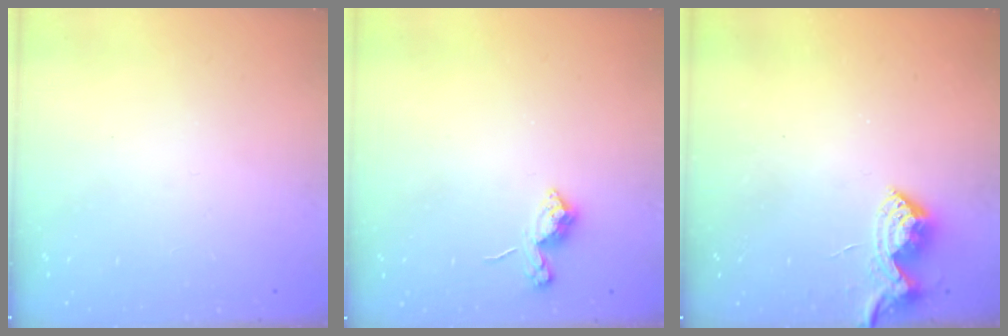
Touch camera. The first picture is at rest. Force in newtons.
{"total": 8.0, "press": 8.0, "slide": 0.6}
{"total": 8.6, "press": 8.5, "slide": 1.2}